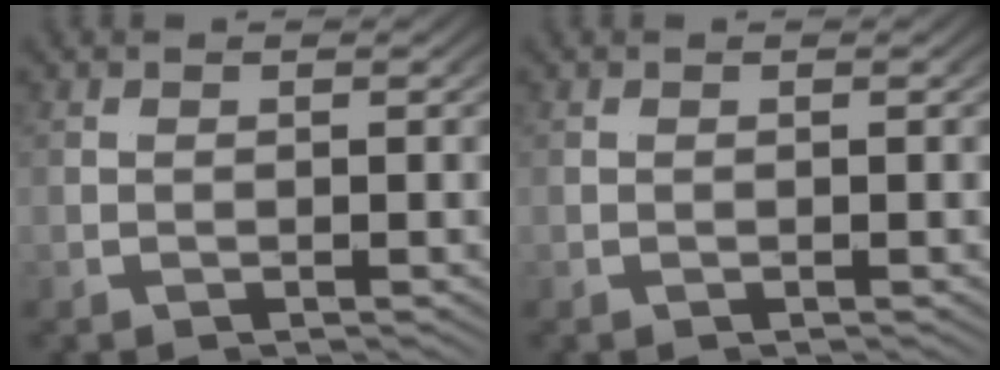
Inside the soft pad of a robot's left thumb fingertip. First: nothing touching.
{"total": 0.0}